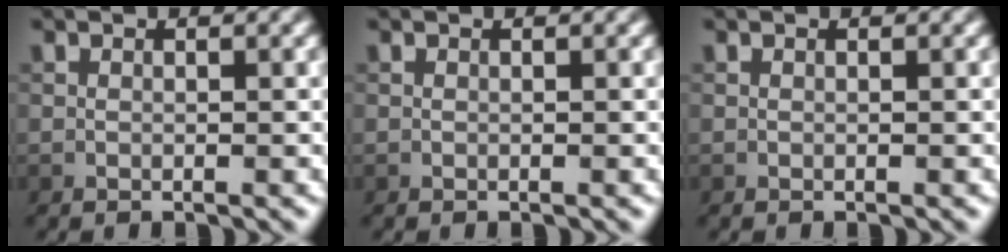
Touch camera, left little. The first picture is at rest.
{"total": 0.0}
{"total": 0.0}